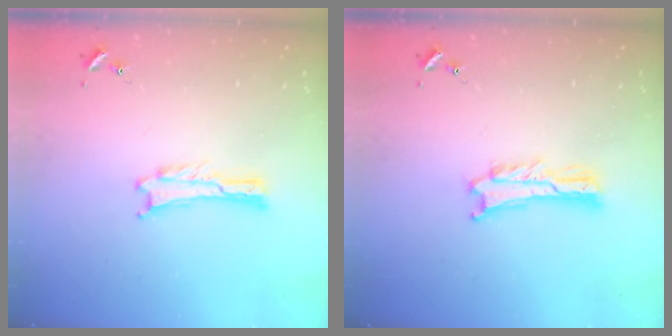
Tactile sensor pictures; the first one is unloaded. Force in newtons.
{"total": 1.1, "press": 1.1, "slide": 0.2}